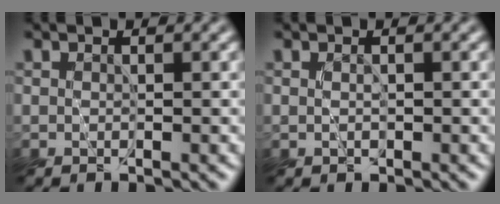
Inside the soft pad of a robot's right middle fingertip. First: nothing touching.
{"total": 0.0}